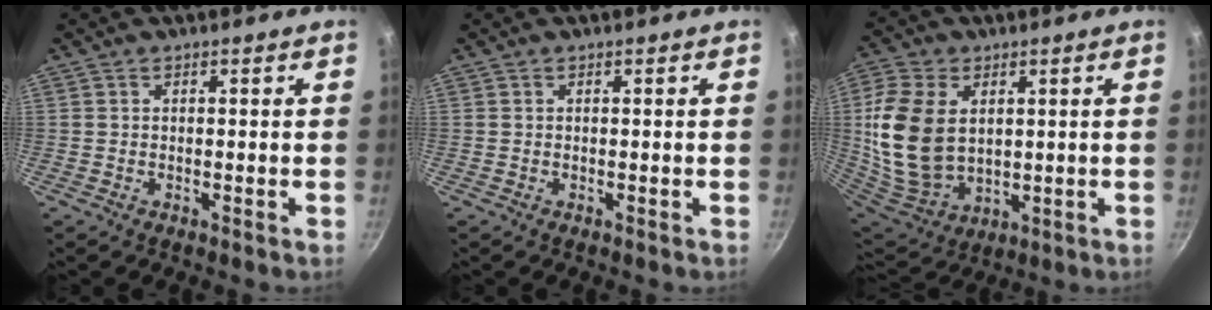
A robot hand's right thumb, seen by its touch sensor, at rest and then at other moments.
{"total": 0.0}
{"total": 17.5, "force": [2.8, 11.9, 12.5], "torque": [-0.244, -0.016, 0.070]}